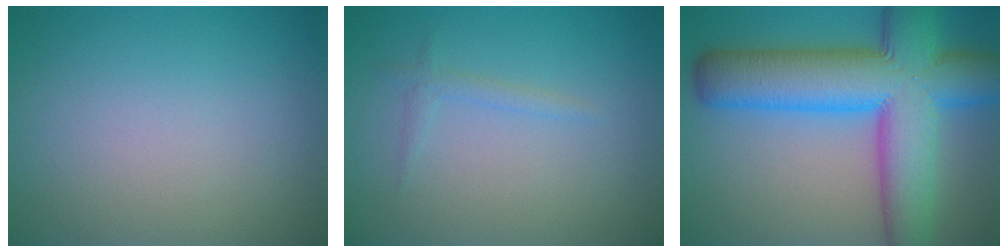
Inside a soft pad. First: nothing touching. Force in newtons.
{"total": 1.0, "press": 1.0, "slide": 0.1}
{"total": 13.3, "press": 13.3, "slide": 0.3}